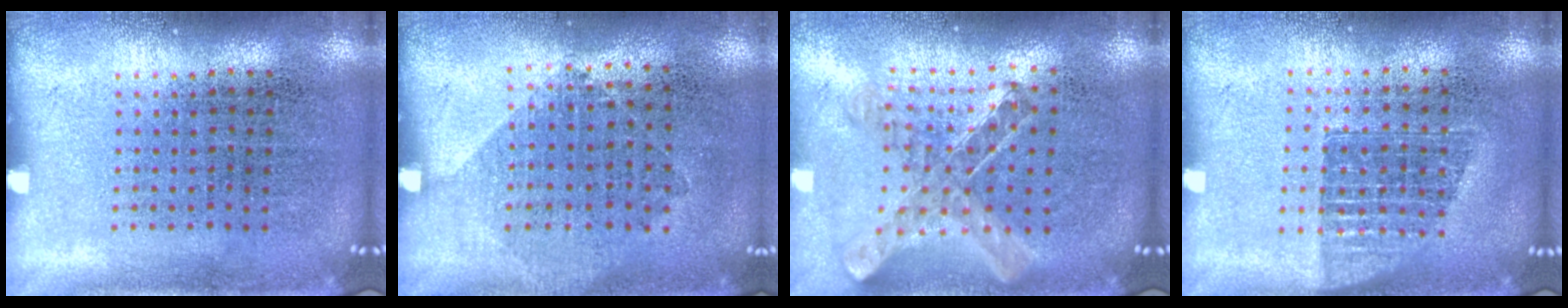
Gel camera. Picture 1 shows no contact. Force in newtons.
{"total": 1.0, "press": 0.9, "slide": 0.5}
{"total": 1.0, "press": 1.0, "slide": 0.1}
{"total": 1.3, "press": 1.1, "slide": 0.8}